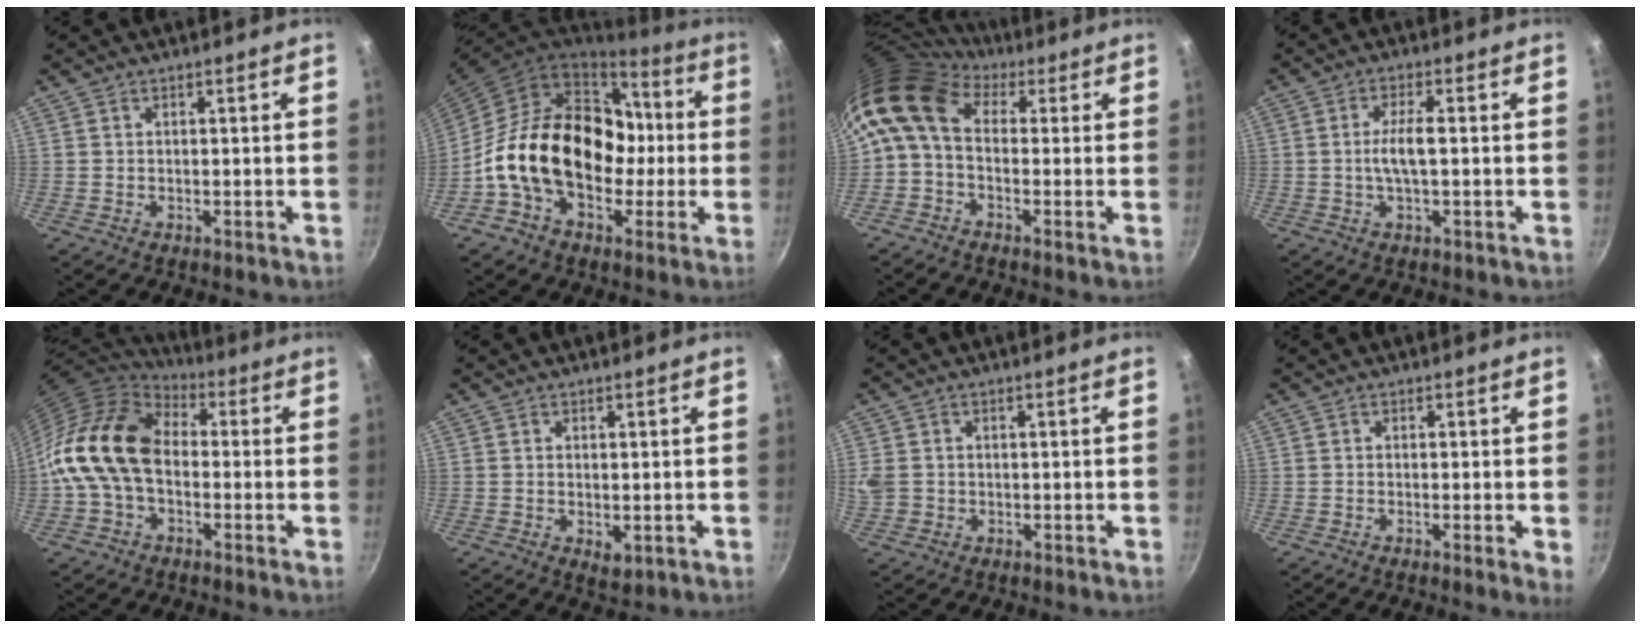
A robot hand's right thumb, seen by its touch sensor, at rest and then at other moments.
{"total": 22.8, "force": [-1.8, 16.2, 15.9], "torque": [-0.234, 0.059, -0.028]}
{"total": 10.0, "force": [1.5, 6.8, 7.2], "torque": [-0.136, 0.028, 0.004]}
{"total": 4.8, "force": [-0.3, 1.2, 4.7], "torque": [-0.098, 0.012, -0.007]}
{"total": 15.8, "force": [-1.0, 10.9, 11.3], "torque": [-0.188, 0.039, -0.038]}
{"total": 2.9, "force": [-0.4, 1.6, 2.4], "torque": [-0.036, -0.011, -0.003]}
{"total": 3.5, "force": [0.0, 3.0, 1.7], "torque": [-0.033, 0.000, 0.001]}
{"total": 2.3, "force": [-0.4, 0.2, 2.3], "torque": [-0.033, -0.007, -0.010]}